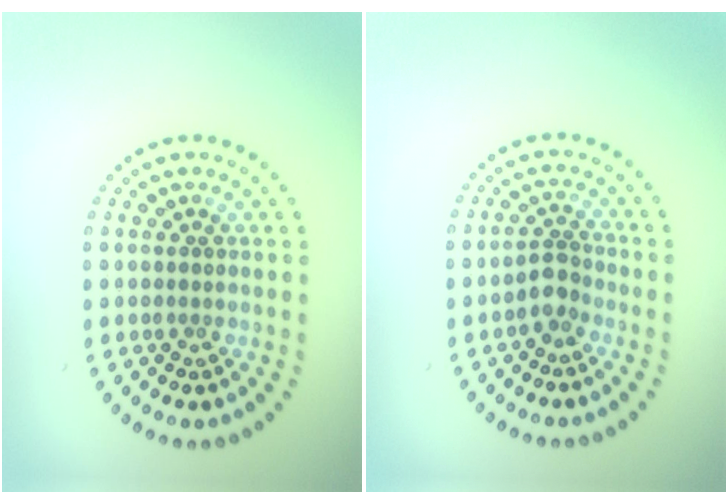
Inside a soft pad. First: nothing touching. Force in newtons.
{"total": 1.9, "press": 1.6, "slide": 1.1}